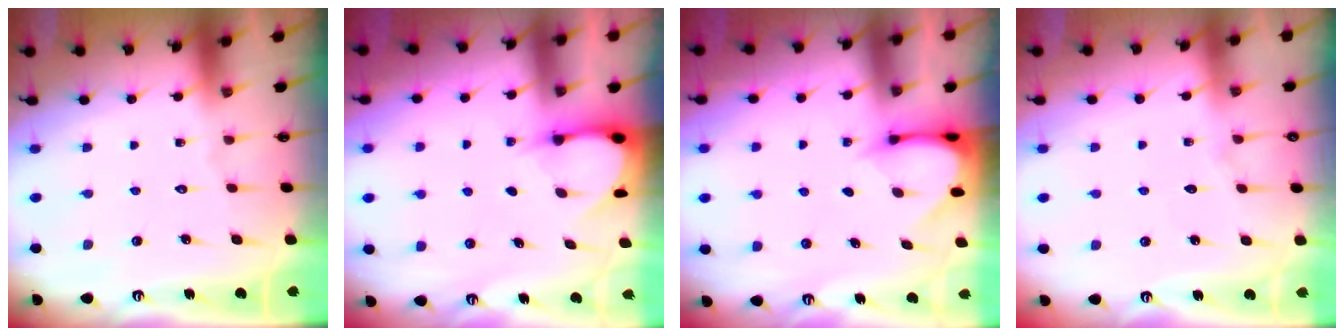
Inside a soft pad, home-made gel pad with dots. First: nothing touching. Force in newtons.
{"total": 3.2, "press": 3.2, "slide": 0.3}
{"total": 3.5, "press": 3.5, "slide": 0.2}
{"total": 5.4, "press": 5.4, "slide": 0.8}